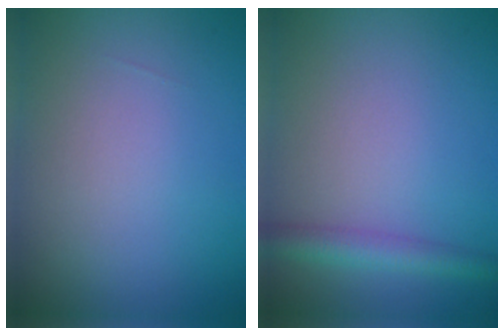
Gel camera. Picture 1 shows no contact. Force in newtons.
{"total": 2.9, "press": 2.9, "slide": 0.1}